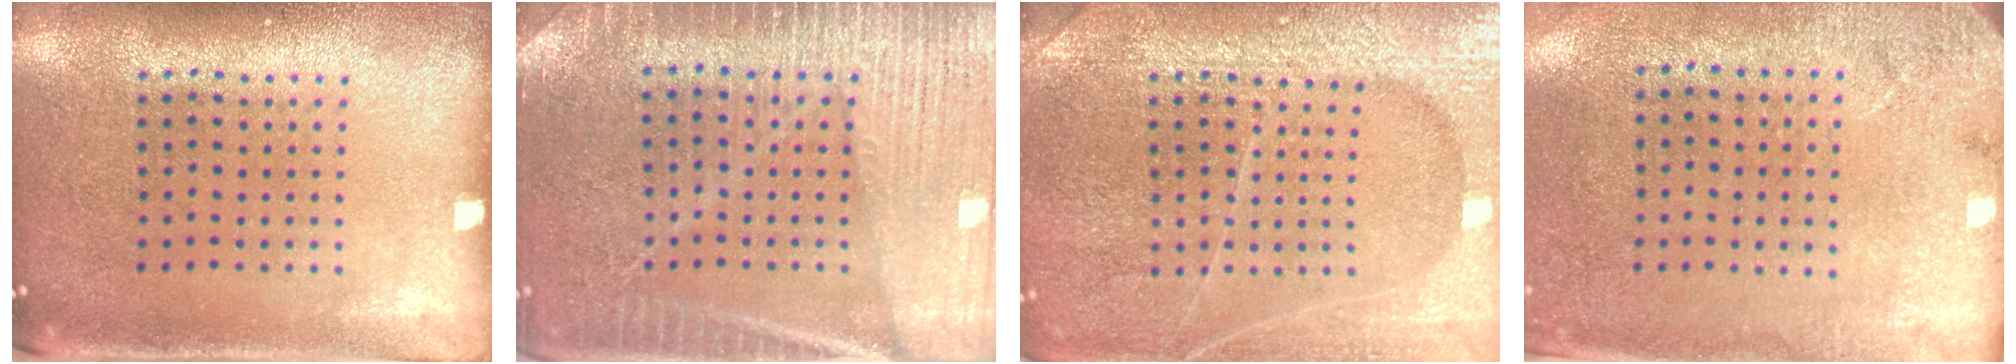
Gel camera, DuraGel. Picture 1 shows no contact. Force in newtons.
{"total": 3.9, "press": 3.8, "slide": 0.9}
{"total": 4.9, "press": 4.9, "slide": 0.5}
{"total": 2.7, "press": 2.2, "slide": 1.6}